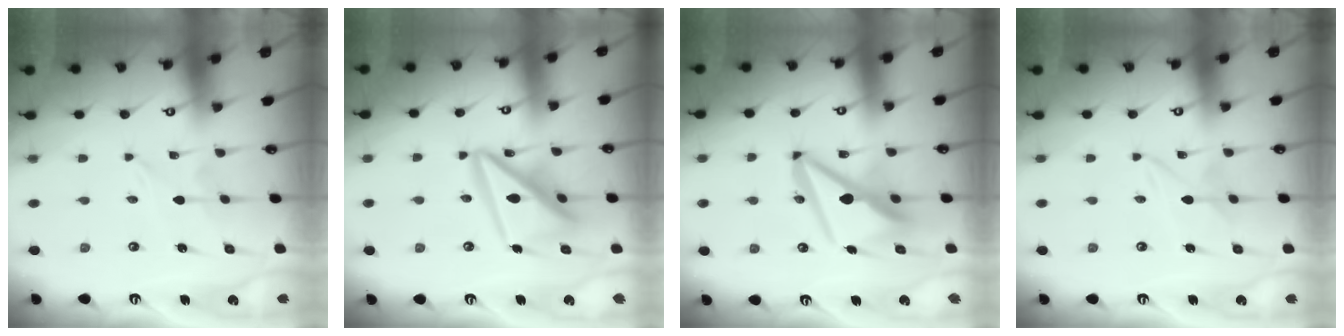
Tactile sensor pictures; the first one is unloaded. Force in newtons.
{"total": 15.8, "press": 15.7, "slide": 1.6}
{"total": 12.2, "press": 12.1, "slide": 1.5}
{"total": 2.0, "press": 2.0, "slide": 0.3}